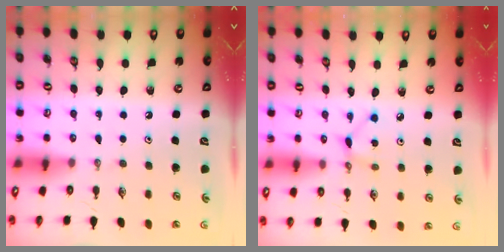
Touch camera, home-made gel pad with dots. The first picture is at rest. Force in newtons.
{"total": 3.8, "press": 3.8, "slide": 0.3}